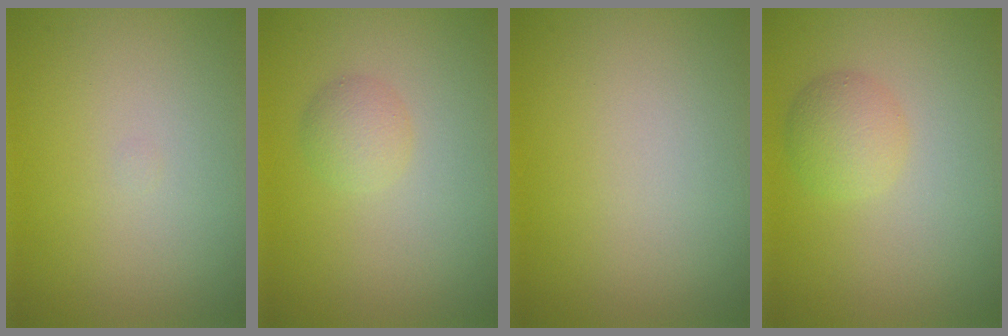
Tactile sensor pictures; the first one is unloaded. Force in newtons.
{"total": 1.7, "press": 1.7, "slide": 0.0}
{"total": 0.0}
{"total": 2.4, "press": 2.4, "slide": 0.1}